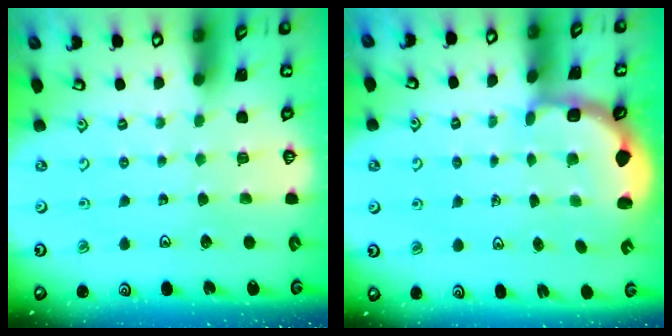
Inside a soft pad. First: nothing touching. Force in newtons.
{"total": 2.9, "press": 2.0, "slide": 2.1}